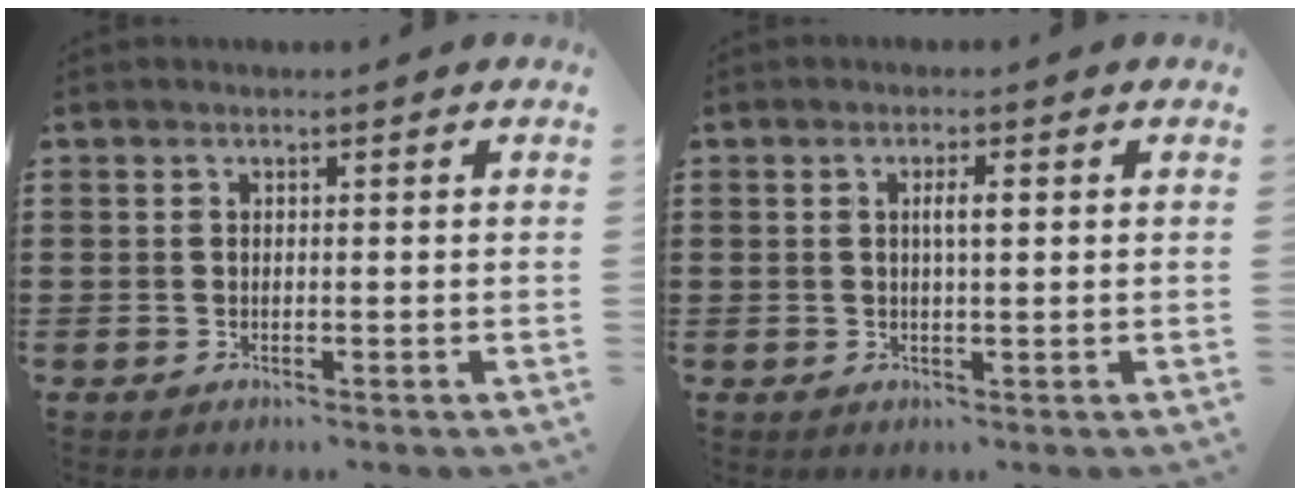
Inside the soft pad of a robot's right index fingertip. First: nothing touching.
{"total": 2.4, "force": [0.5, 0.6, 2.3], "torque": [-0.045, 0.004, 0.005]}